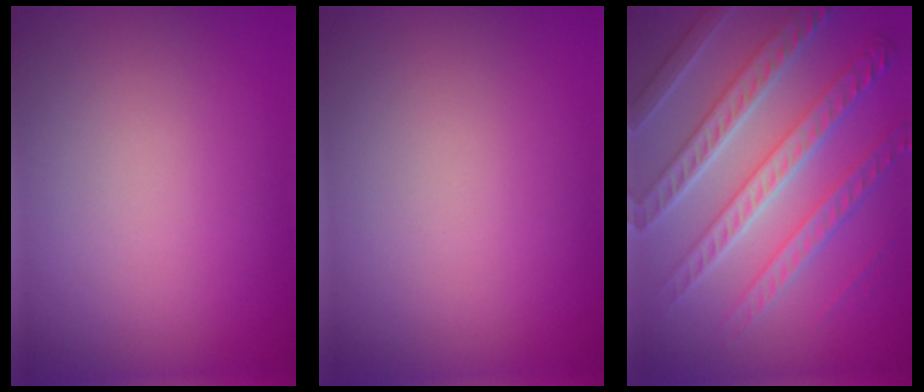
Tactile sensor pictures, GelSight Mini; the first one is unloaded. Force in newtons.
{"total": 0.0}
{"total": 6.6, "press": 5.9, "slide": 3.0}